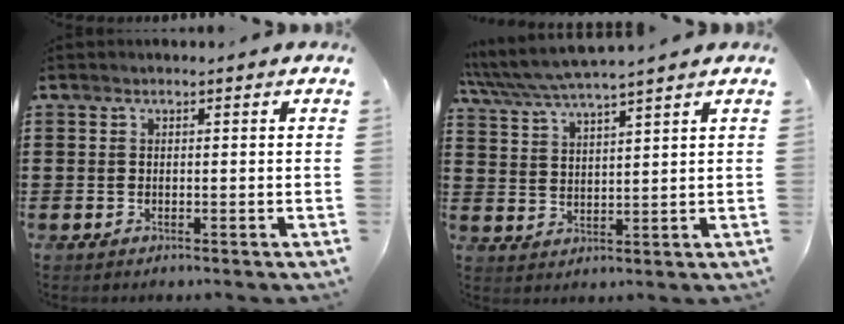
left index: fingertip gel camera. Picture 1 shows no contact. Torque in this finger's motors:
{"motor_torque": [0.67, -0.13, 0.65, 0.20]}